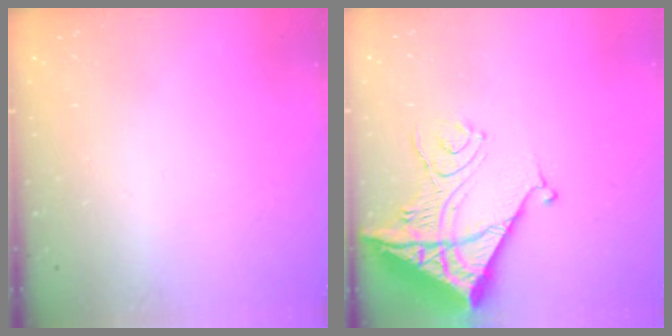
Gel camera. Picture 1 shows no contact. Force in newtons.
{"total": 16.7, "press": 16.6, "slide": 1.8}